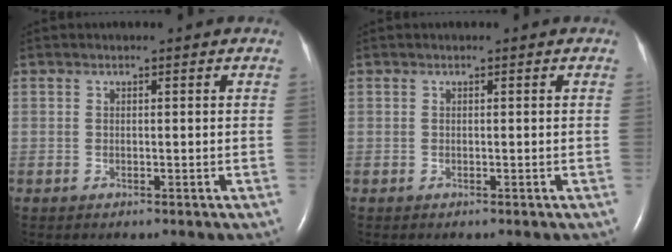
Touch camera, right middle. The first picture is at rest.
{"total": 0.0}